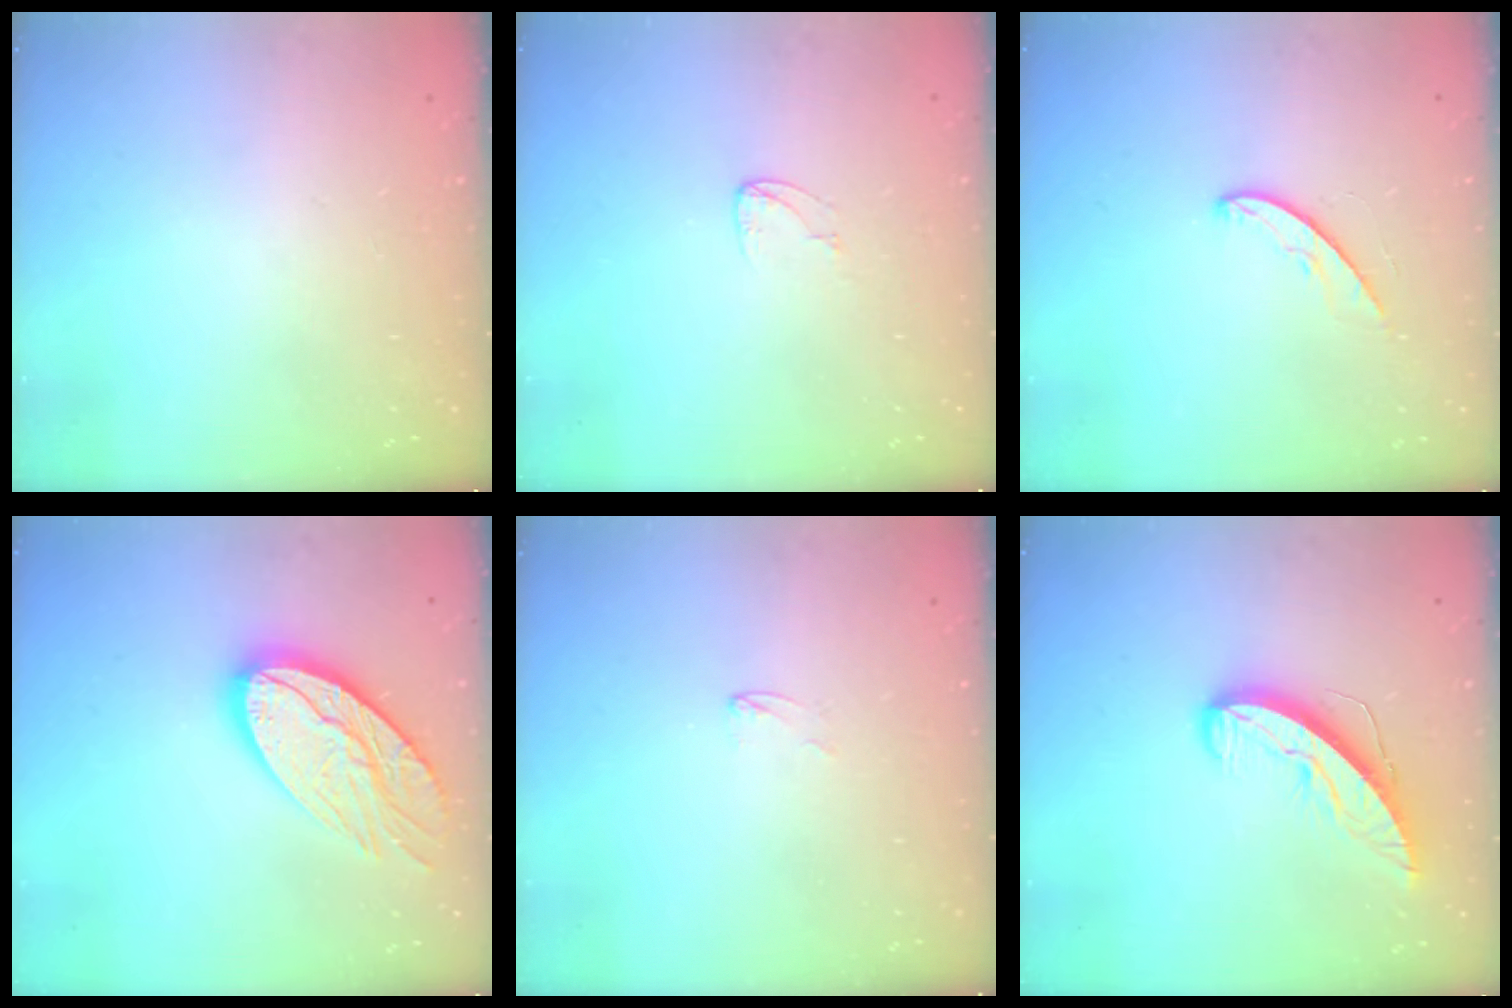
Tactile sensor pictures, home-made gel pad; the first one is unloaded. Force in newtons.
{"total": 3.9, "press": 3.8, "slide": 0.2}
{"total": 5.1, "press": 5.1, "slide": 0.2}
{"total": 15.8, "press": 15.7, "slide": 1.1}
{"total": 1.7, "press": 1.6, "slide": 0.1}
{"total": 9.3, "press": 9.3, "slide": 0.9}